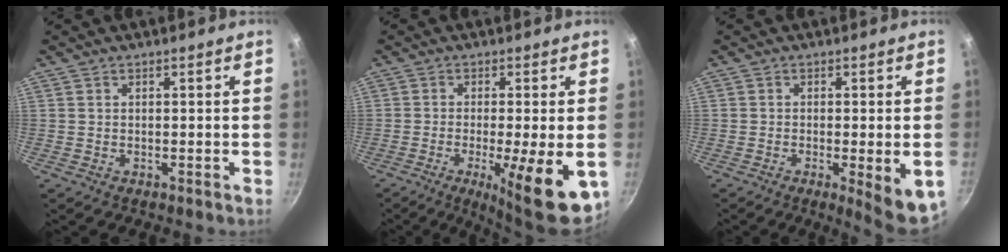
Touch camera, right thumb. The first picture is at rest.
{"total": 13.1, "force": [-3.6, 2.8, 12.3], "torque": [-0.178, -0.007, -0.046]}
{"total": 7.9, "force": [-2.1, 1.7, 7.4], "torque": [-0.094, -0.006, -0.023]}